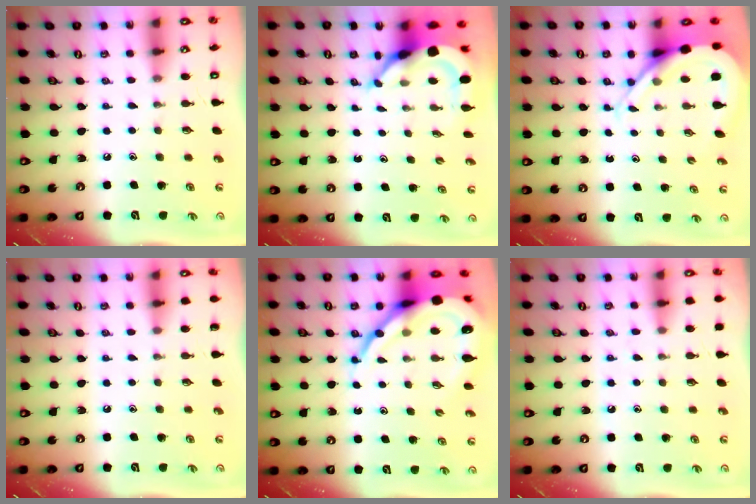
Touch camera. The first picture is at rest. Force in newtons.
{"total": 6.2, "press": 6.1, "slide": 0.8}
{"total": 8.7, "press": 8.6, "slide": 0.7}
{"total": 0.0}
{"total": 14.7, "press": 14.6, "slide": 1.7}
{"total": 5.9, "press": 5.9, "slide": 0.7}